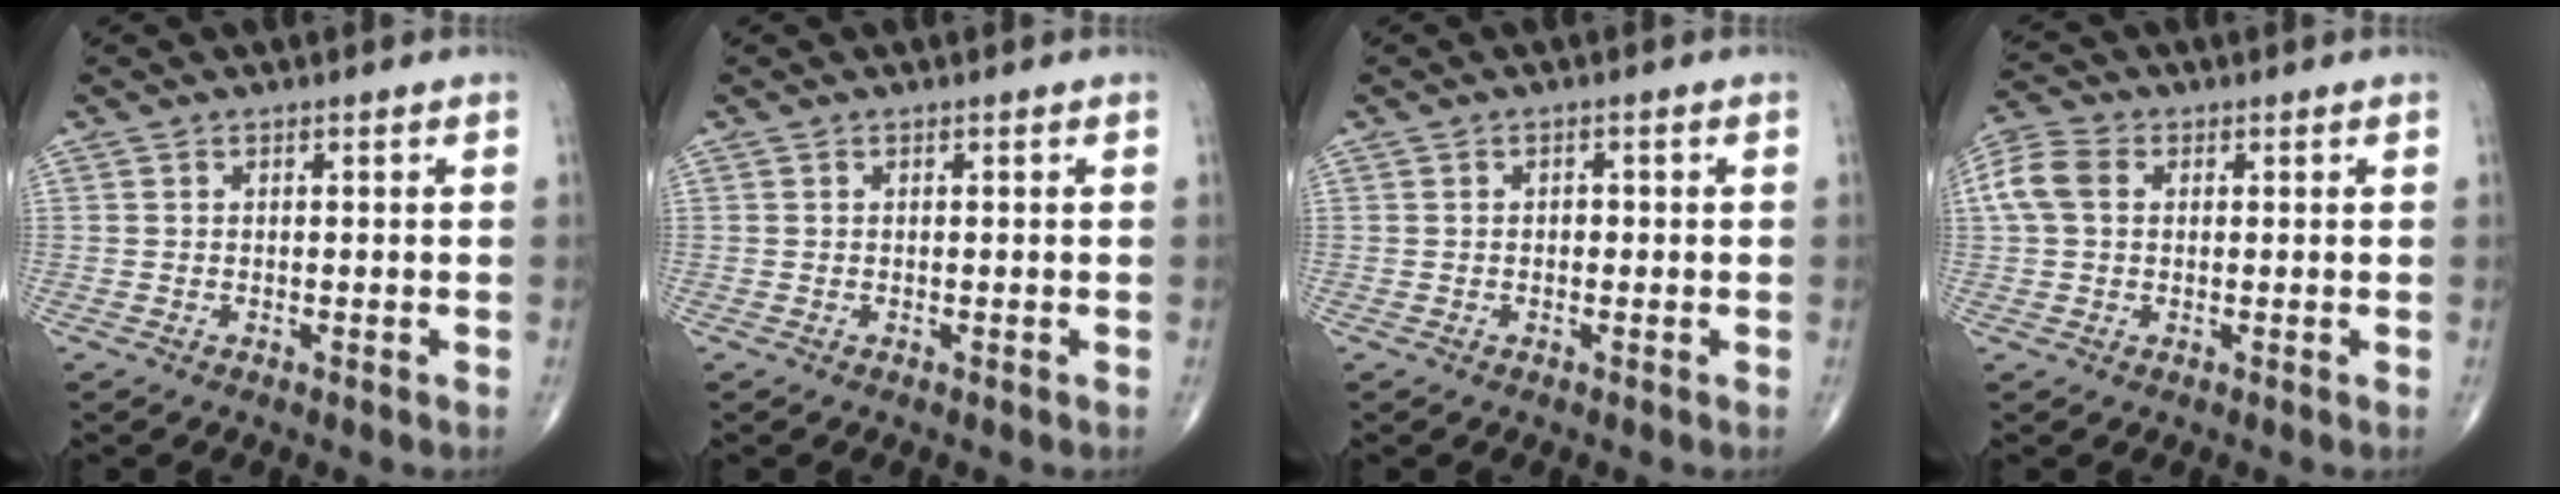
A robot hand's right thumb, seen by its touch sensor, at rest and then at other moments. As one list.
[{"total": 0.0}, {"total": 1.2, "force": [0.0, 0.8, 0.8], "torque": [-0.008, 0.002, -0.002]}, {"total": 7.0, "force": [1.2, 5.1, 4.6], "torque": [-0.110, 0.023, 0.019]}]